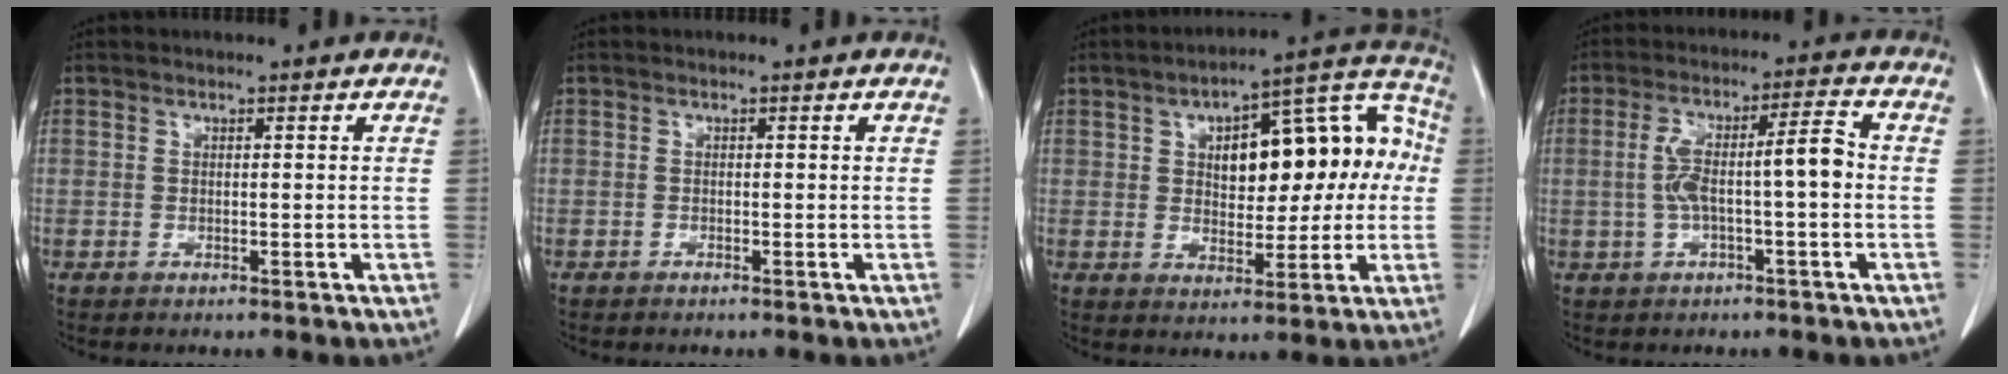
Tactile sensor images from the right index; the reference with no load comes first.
{"total": 0.0}
{"total": 17.9, "force": [2.4, 8.1, 15.7], "torque": [-0.213, 0.053, 0.039]}
{"total": 8.3, "force": [-0.7, 1.3, 8.1], "torque": [-0.151, 0.031, -0.012]}